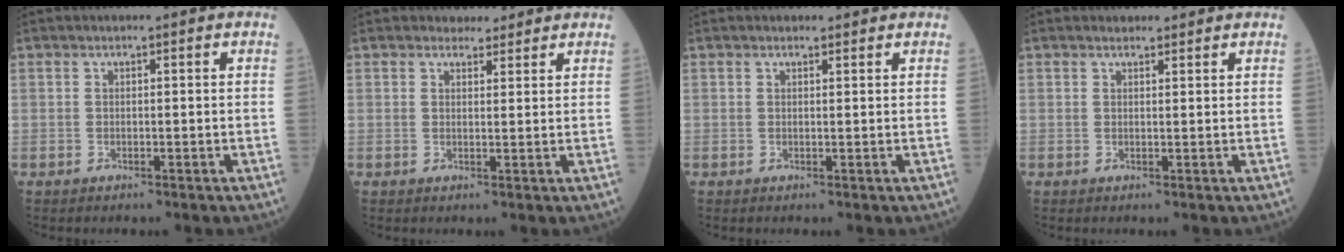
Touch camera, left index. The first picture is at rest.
{"total": 2.5, "force": [2.2, 1.1, 0.1], "torque": [-0.002, 0.003, 0.031]}
{"total": 1.2, "force": [1.2, 0.4, 0.2], "torque": [-0.009, 0.005, 0.015]}
{"total": 1.8, "force": [1.6, 0.6, 0.3], "torque": [-0.008, 0.012, 0.023]}